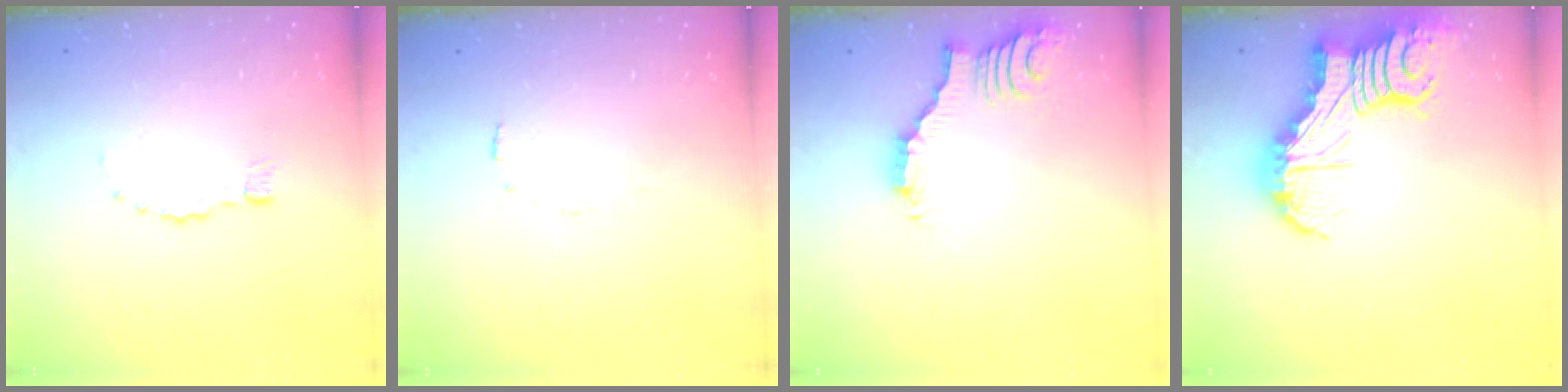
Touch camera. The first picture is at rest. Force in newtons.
{"total": 5.5, "press": 5.5, "slide": 0.4}
{"total": 2.6, "press": 2.6, "slide": 0.4}
{"total": 13.4, "press": 13.3, "slide": 1.6}